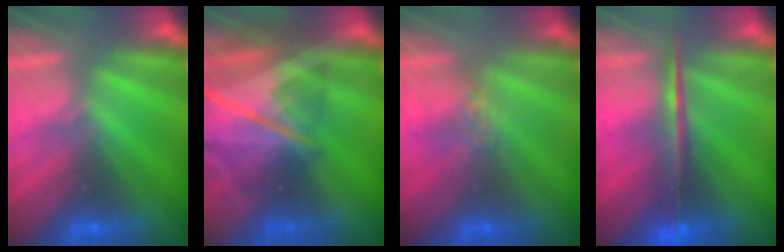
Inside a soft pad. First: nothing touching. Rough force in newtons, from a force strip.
{"total": 7.6}
{"total": 4.5}
{"total": 5.6}